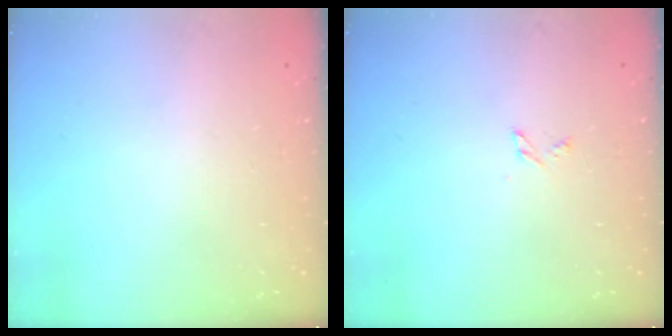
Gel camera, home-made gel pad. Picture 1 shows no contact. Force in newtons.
{"total": 2.4, "press": 2.4, "slide": 0.2}